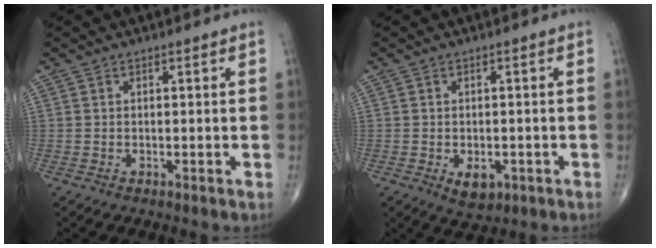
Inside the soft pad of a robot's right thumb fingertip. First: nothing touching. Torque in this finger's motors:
{"motor_torque": [2.14, 1.69, 0.20, -0.44, -0.01]}